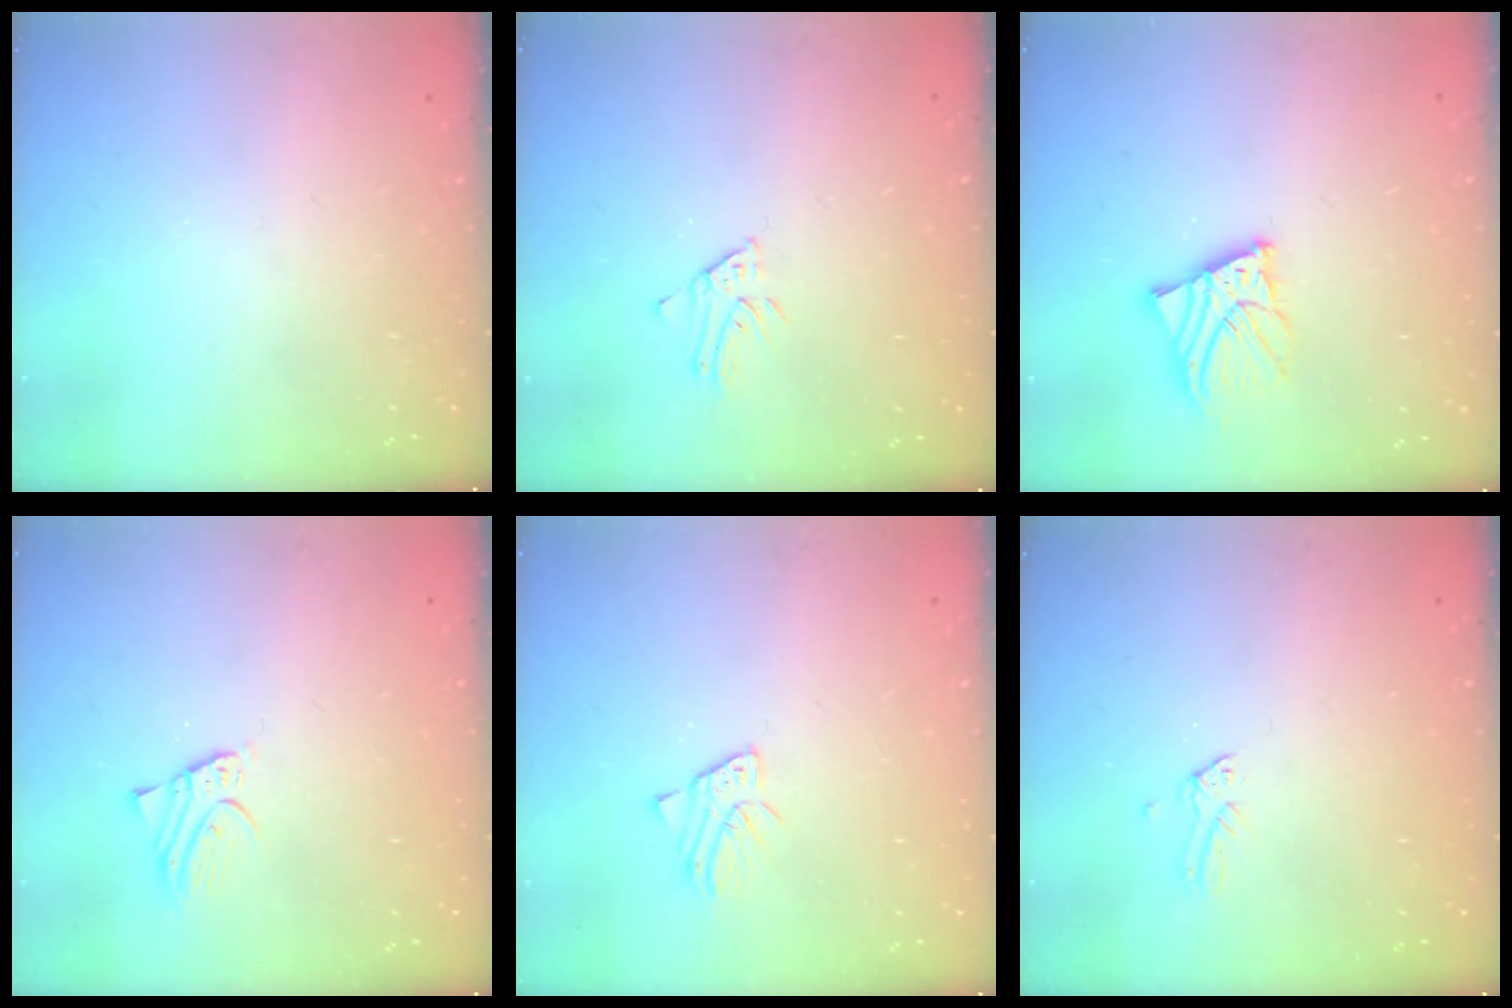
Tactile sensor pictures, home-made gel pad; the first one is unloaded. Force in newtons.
{"total": 3.7, "press": 3.7, "slide": 0.3}
{"total": 7.5, "press": 7.5, "slide": 0.7}
{"total": 2.6, "press": 2.6, "slide": 0.0}
{"total": 2.3, "press": 2.3, "slide": 0.2}
{"total": 0.0}